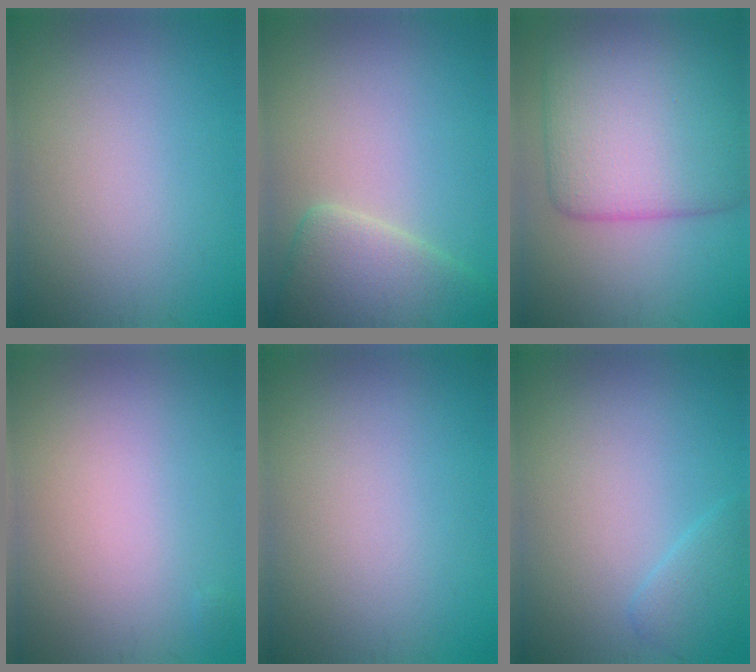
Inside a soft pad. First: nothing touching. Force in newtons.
{"total": 4.9, "press": 4.9, "slide": 0.4}
{"total": 11.3, "press": 11.2, "slide": 0.5}
{"total": 0.0}
{"total": 0.0}
{"total": 1.8, "press": 1.8, "slide": 0.1}